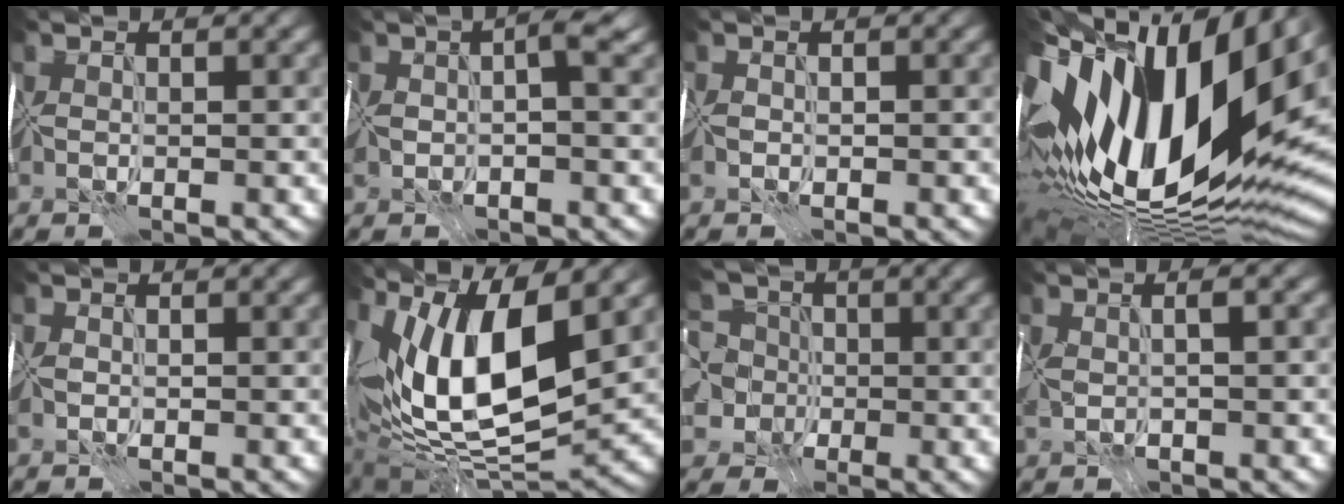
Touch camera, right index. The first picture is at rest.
{"total": 3.8, "force": [-0.1, 1.6, 3.4], "torque": [-0.067, 0.011, -0.011]}
{"total": 1.1, "force": [-0.6, 0.8, 0.6], "torque": [-0.013, 0.000, -0.017]}
{"total": 19.9, "force": [1.3, 9.0, 17.7], "torque": [-0.329, -0.010, 0.007]}
{"total": 1.1, "force": [-0.6, 0.7, 0.6], "torque": [-0.015, -0.001, -0.017]}
{"total": 15.2, "force": [4.1, 6.1, 13.3], "torque": [-0.230, 0.016, 0.072]}
{"total": 9.9, "force": [-2.0, 8.7, 4.2], "torque": [-0.079, 0.007, -0.078]}
{"total": 3.5, "force": [-0.2, 1.7, 3.1], "torque": [-0.067, 0.002, 0.001]}